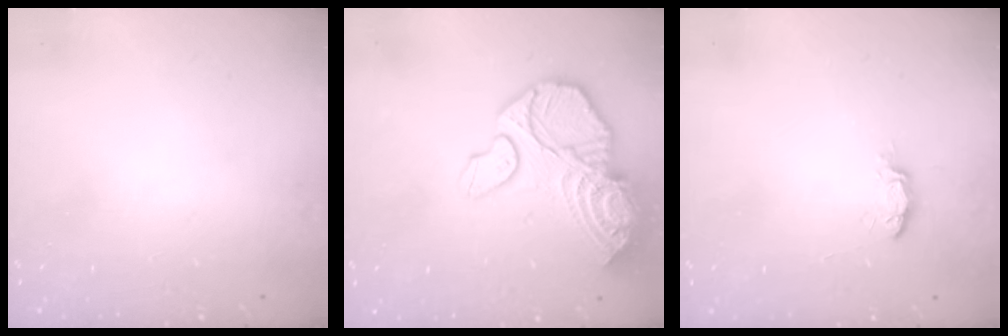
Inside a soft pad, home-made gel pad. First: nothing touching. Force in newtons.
{"total": 19.3, "press": 19.2, "slide": 2.0}
{"total": 3.5, "press": 3.5, "slide": 0.4}